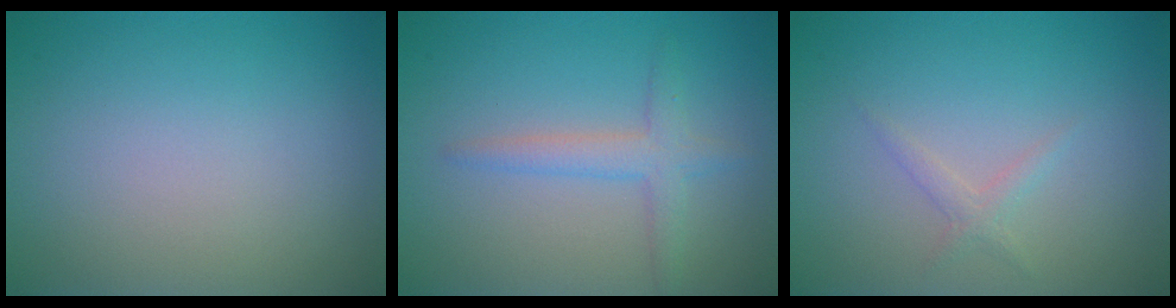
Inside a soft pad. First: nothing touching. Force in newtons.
{"total": 2.4, "press": 2.4, "slide": 0.1}
{"total": 1.1, "press": 1.1, "slide": 0.0}